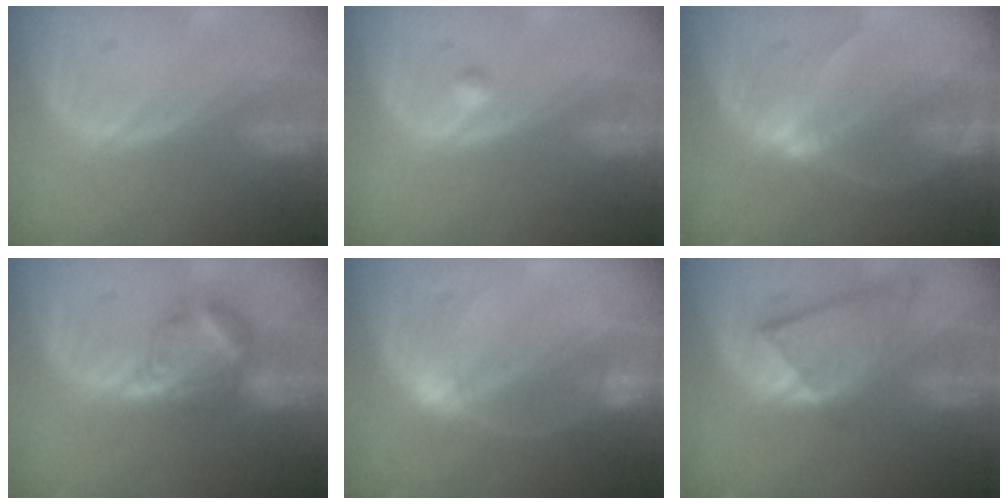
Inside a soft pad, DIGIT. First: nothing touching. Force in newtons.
{"total": 0.8, "press": 0.8, "slide": 0.1}
{"total": 6.2, "press": 5.6, "slide": 2.6}
{"total": 5.9, "press": 5.9, "slide": 0.2}
{"total": 6.8, "press": 6.0, "slide": 3.2}
{"total": 8.4, "press": 7.4, "slide": 4.1}